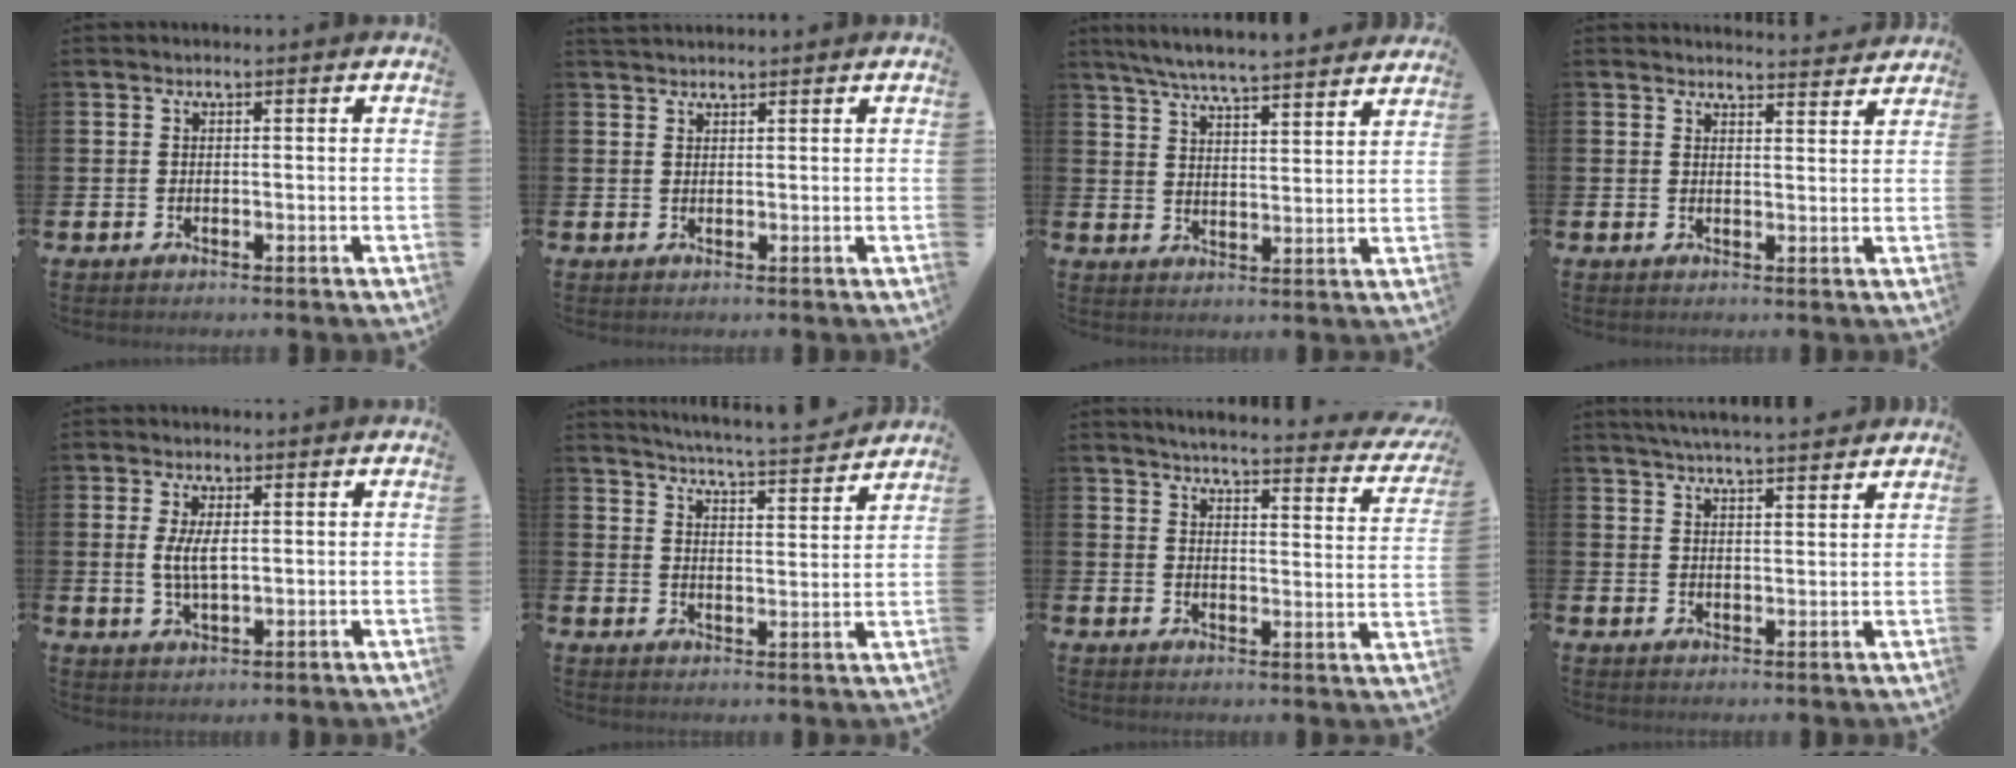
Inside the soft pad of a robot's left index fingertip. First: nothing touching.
{"total": 1.5, "force": [1.5, 0.3, 0.1], "torque": [0.005, -0.002, 0.025]}
{"total": 6.6, "force": [6.3, 0.0, 1.8], "torque": [-0.047, -0.043, 0.110]}
{"total": 3.1, "force": [3.1, 0.1, -0.1], "torque": [0.005, -0.024, 0.054]}
{"total": 3.9, "force": [0.9, 1.5, 3.5], "torque": [-0.061, 0.001, 0.011]}
{"total": 5.4, "force": [5.3, -0.3, 0.9], "torque": [-0.032, -0.042, 0.090]}
{"total": 4.4, "force": [4.2, 0.3, 1.3], "torque": [-0.029, -0.041, 0.066]}
{"total": 4.6, "force": [4.5, -0.2, 0.7], "torque": [-0.023, -0.020, 0.081]}